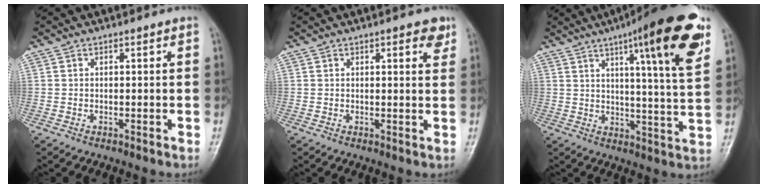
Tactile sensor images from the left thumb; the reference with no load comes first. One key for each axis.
{"total": 3.7, "fx": 2.1, "fy": 1.3, "fz": 2.7, "tx": -0.022, "ty": -0.008, "tz": 0.022}
{"total": 19.1, "fx": 9.8, "fy": 2.7, "fz": 16.2, "tx": -0.205, "ty": -0.035, "tz": 0.133}